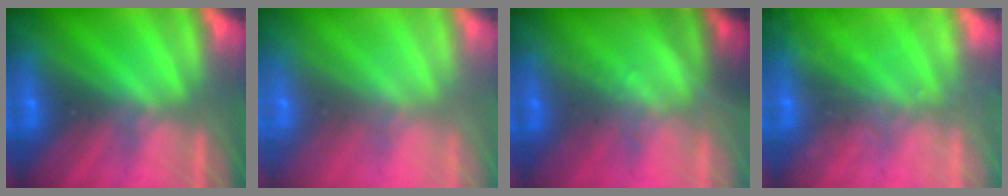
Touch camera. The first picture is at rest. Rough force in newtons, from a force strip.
{"total": 8.3}
{"total": 1.4}
{"total": 2.3}